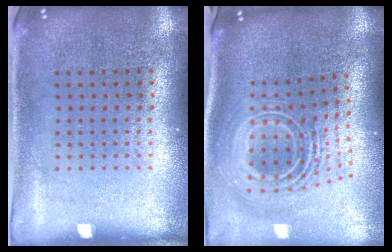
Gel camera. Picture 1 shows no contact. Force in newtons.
{"total": 2.8, "press": 1.9, "slide": 2.0}